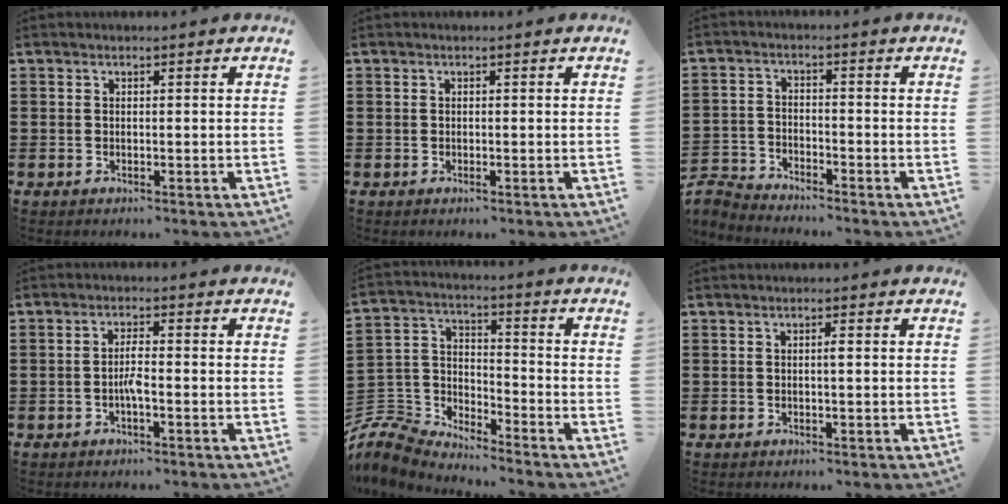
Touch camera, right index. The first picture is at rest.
{"total": 0.0}
{"total": 3.7, "force": [-3.7, 0.5, -0.1], "torque": [-0.020, -0.003, -0.085]}
{"total": 2.5, "force": [-0.9, 0.3, 2.3], "torque": [-0.050, -0.001, -0.019]}
{"total": 5.9, "force": [-5.6, 1.8, 0.6], "torque": [-0.055, -0.012, -0.126]}
{"total": 0.7, "force": [0.0, 0.0, 0.7], "torque": [-0.012, -0.002, 0.000]}